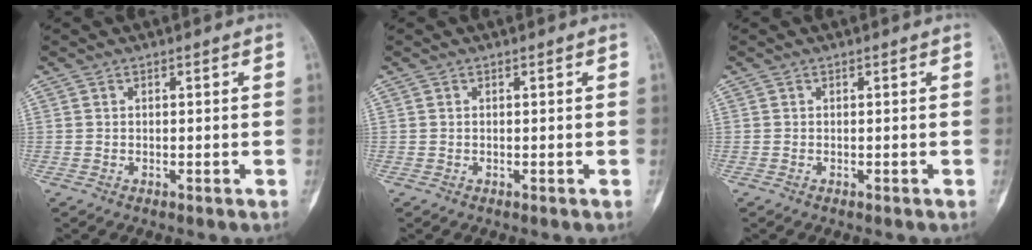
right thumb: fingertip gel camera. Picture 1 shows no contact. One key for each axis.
{"total": 0.0}
{"total": 0.0}